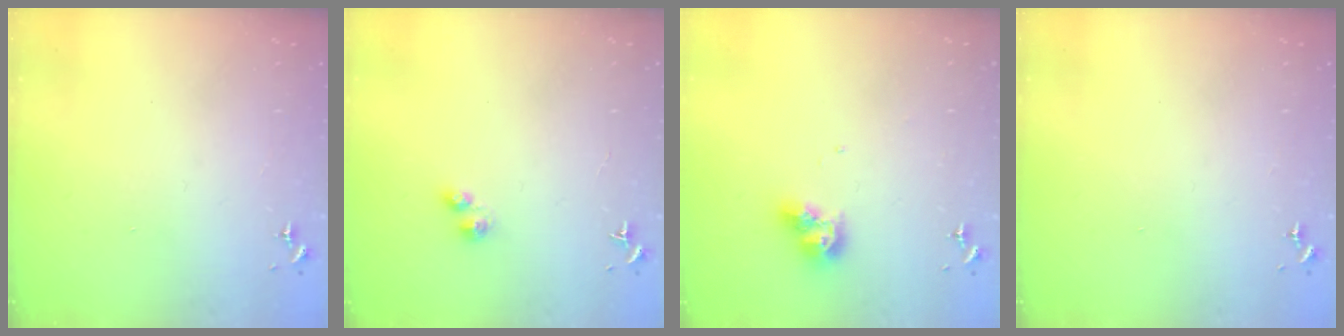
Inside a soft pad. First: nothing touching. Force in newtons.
{"total": 2.5, "press": 2.5, "slide": 0.4}
{"total": 8.7, "press": 8.7, "slide": 0.2}
{"total": 0.0}